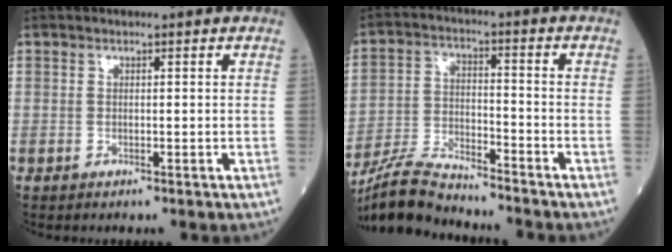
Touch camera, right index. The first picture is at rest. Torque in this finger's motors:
{"motor_torque": [0.33, -0.94, 0.28, 0.08]}